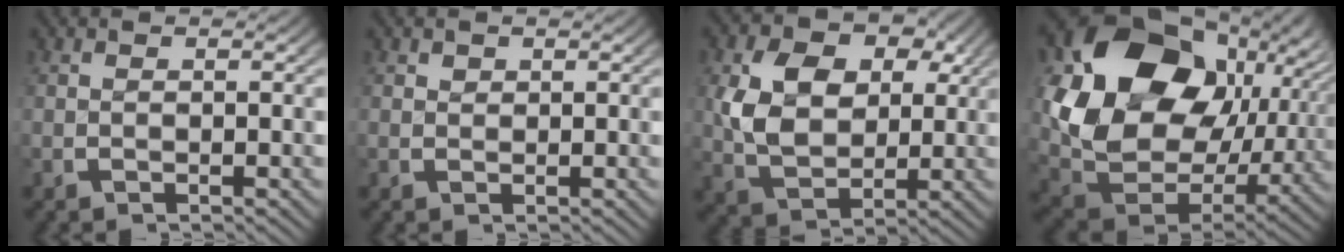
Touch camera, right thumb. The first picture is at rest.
{"total": 0.7, "force": [0.5, 0.4, -0.3], "torque": [0.007, -0.007, 0.013]}
{"total": 9.6, "force": [1.4, 7.3, 6.1], "torque": [-0.137, -0.029, 0.033]}
{"total": 20.1, "force": [1.1, 14.4, 14.0], "torque": [-0.286, -0.034, 0.027]}